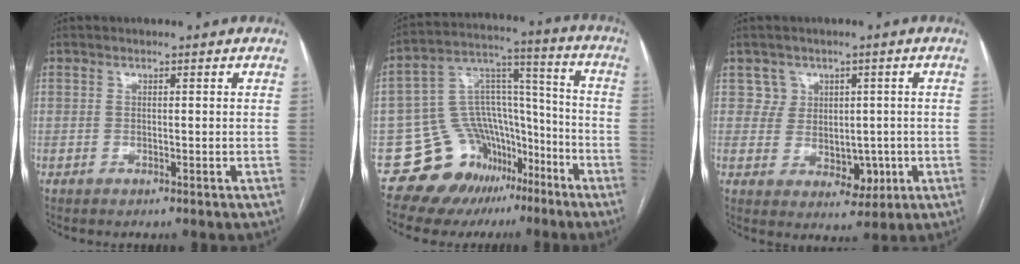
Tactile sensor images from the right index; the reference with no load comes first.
{"total": 16.1, "force": [-10.0, 11.5, 5.1], "torque": [-0.067, 0.100, -0.150]}
{"total": 5.8, "force": [1.1, 5.6, 1.0], "torque": [-0.009, 0.019, 0.032]}